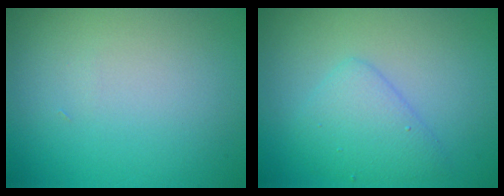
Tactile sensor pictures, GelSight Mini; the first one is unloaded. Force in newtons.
{"total": 3.0, "press": 3.0, "slide": 0.2}